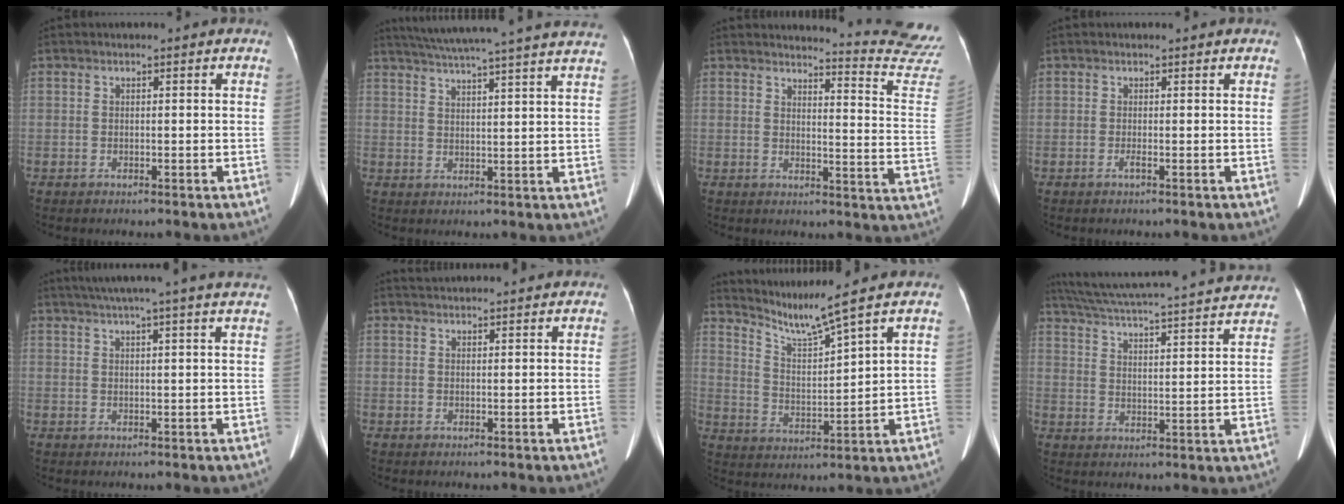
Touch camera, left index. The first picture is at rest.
{"total": 23.9, "force": [21.6, -0.3, 10.4], "torque": [-0.172, -0.007, 0.278]}
{"total": 15.8, "force": [15.6, -2.0, 1.0], "torque": [-0.006, -0.167, 0.147]}
{"total": 0.5, "force": [-0.1, -0.1, 0.5], "torque": [-0.016, 0.002, -0.001]}
{"total": 15.5, "force": [13.1, -1.1, 8.2], "torque": [-0.133, 0.015, 0.164]}
{"total": 6.6, "force": [6.4, 0.6, 1.7], "torque": [-0.026, 0.030, 0.080]}
{"total": 7.4, "force": [6.6, -2.4, 2.5], "torque": [-0.058, -0.023, 0.134]}
{"total": 26.6, "force": [24.5, 1.9, 10.0], "torque": [-0.174, -0.035, 0.317]}